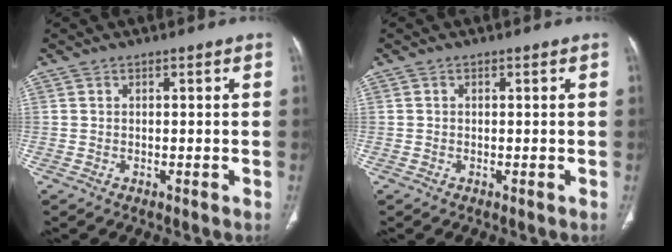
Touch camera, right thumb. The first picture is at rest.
{"total": 0.0}